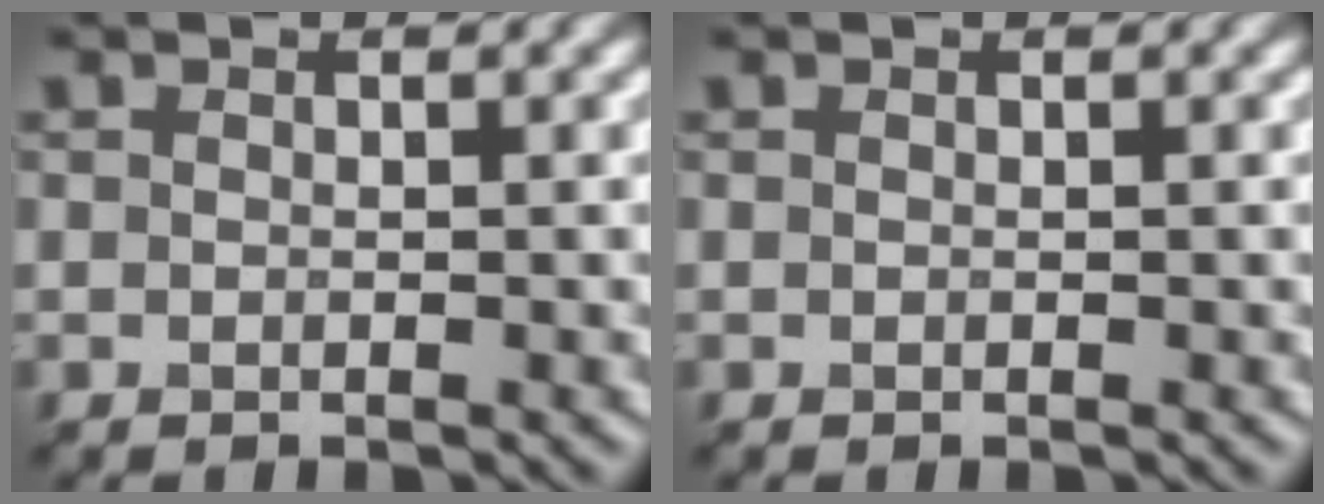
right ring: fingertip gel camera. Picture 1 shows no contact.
{"total": 0.0}